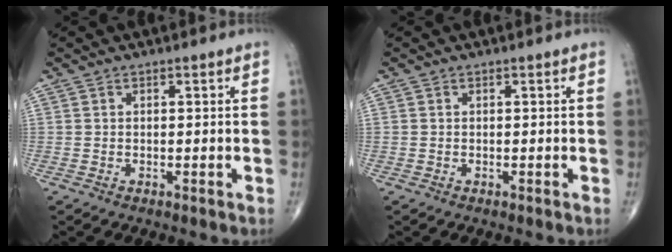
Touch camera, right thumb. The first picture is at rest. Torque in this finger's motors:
{"motor_torque": [-0.04, 0.04, 0.27, 0.19, 0.01]}